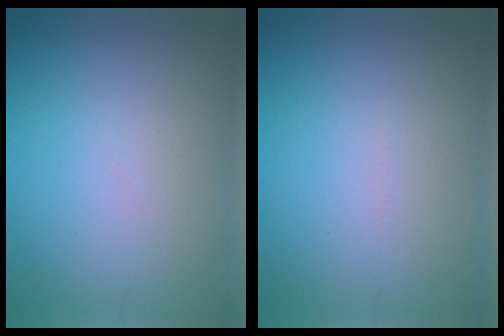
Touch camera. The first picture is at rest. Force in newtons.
{"total": 0.0}